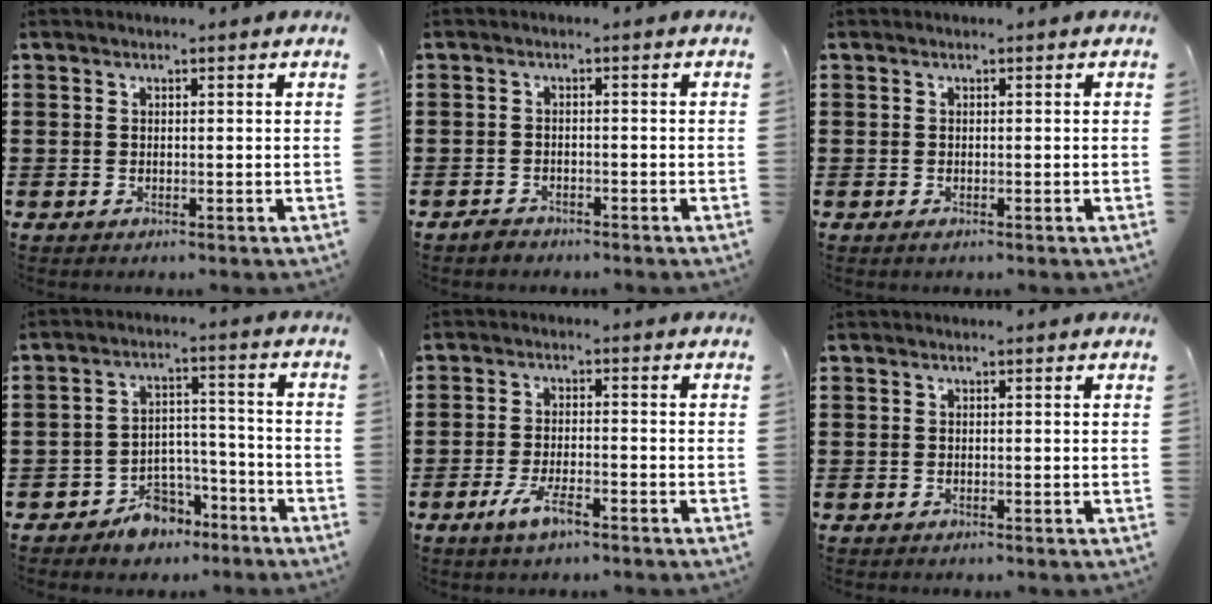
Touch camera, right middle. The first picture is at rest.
{"total": 1.4, "force": [-1.3, 0.4, 0.2], "torque": [-0.009, 0.000, -0.028]}
{"total": 0.0}
{"total": 6.1, "force": [-5.4, 2.7, 1.0], "torque": [-0.017, 0.024, -0.106]}
{"total": 4.8, "force": [-2.8, 1.4, 3.6], "torque": [-0.078, -0.001, -0.057]}
{"total": 0.0}